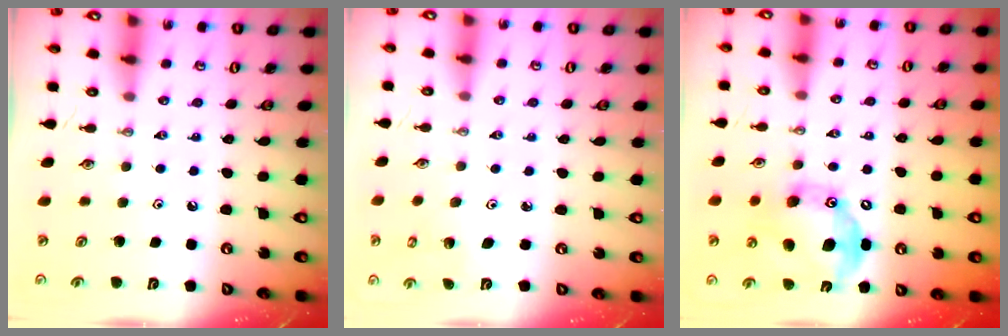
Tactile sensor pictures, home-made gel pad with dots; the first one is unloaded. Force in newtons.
{"total": 2.0, "press": 2.0, "slide": 0.2}
{"total": 17.5, "press": 17.5, "slide": 0.4}